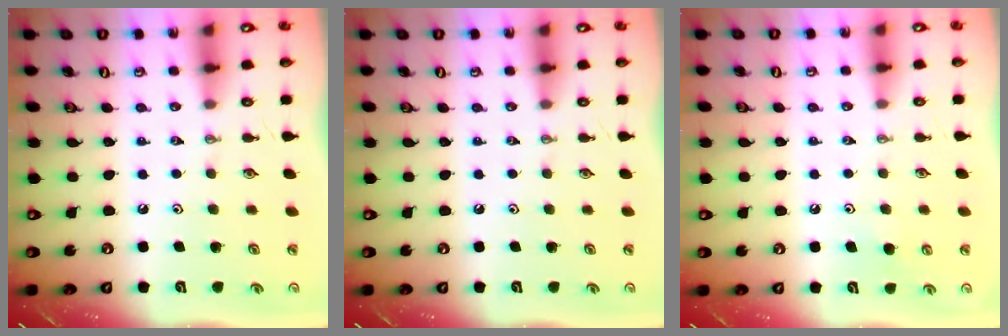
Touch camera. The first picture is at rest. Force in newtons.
{"total": 0.0}
{"total": 5.2, "press": 4.9, "slide": 1.5}